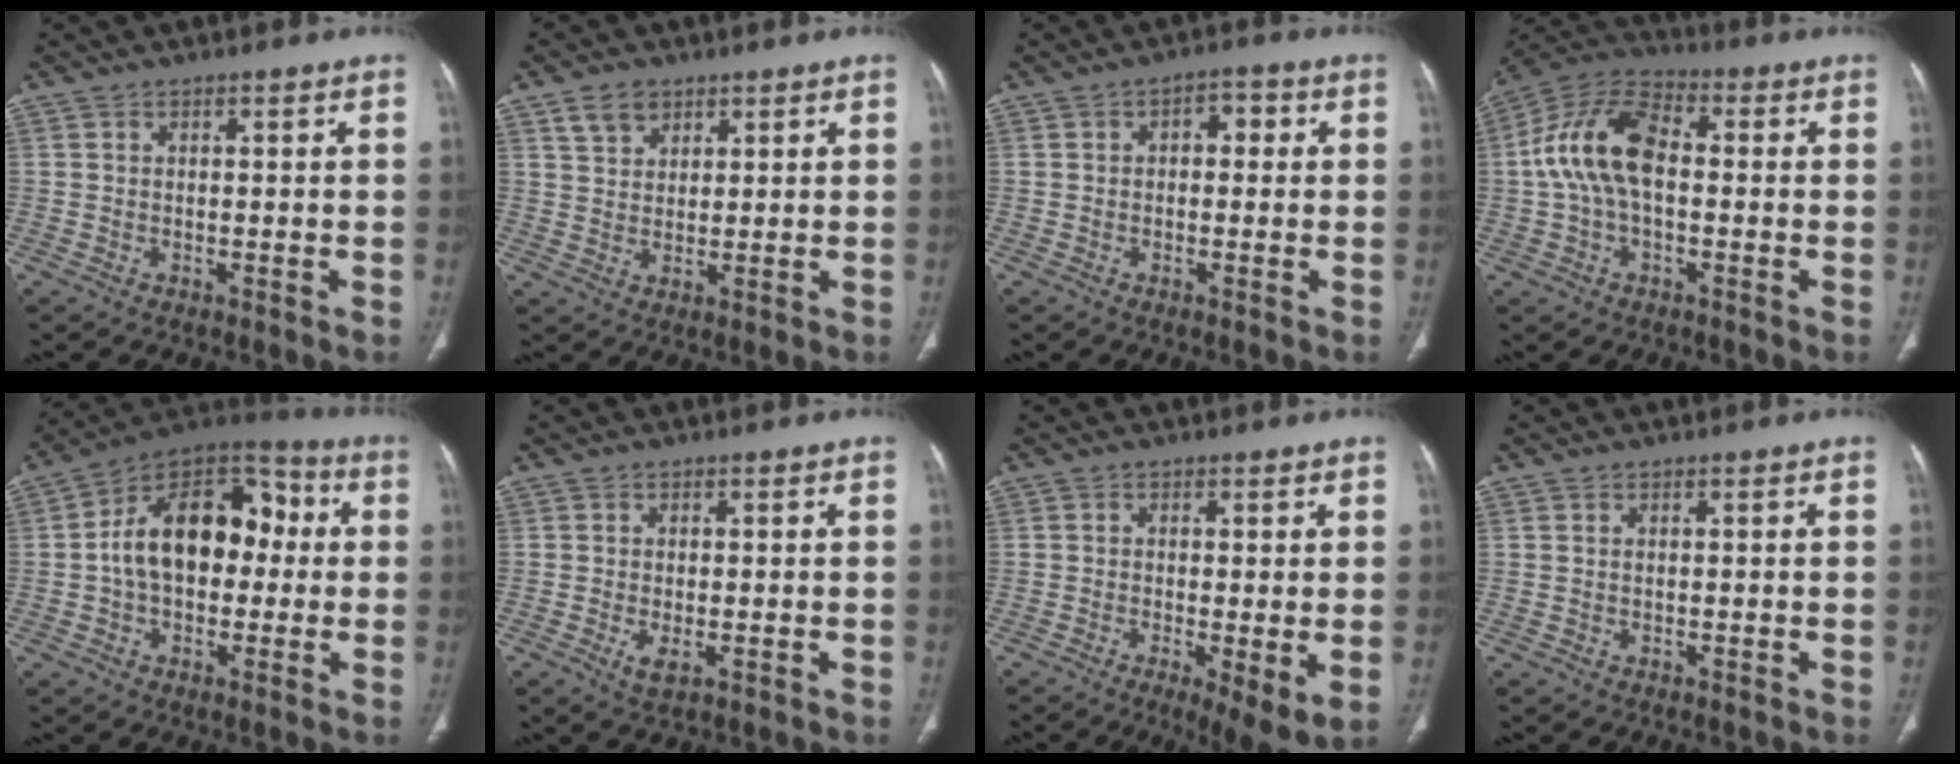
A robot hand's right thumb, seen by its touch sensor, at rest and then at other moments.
{"total": 4.8, "force": [3.0, 3.2, 1.9], "torque": [-0.020, -0.015, 0.060]}
{"total": 3.6, "force": [0.5, 2.3, 2.7], "torque": [-0.021, 0.012, 0.001]}
{"total": 13.7, "force": [0.3, 7.8, 11.3], "torque": [-0.223, 0.036, -0.005]}
{"total": 18.0, "force": [0.8, 11.7, 13.6], "torque": [-0.185, 0.045, 0.003]}
{"total": 2.9, "force": [-0.8, 1.3, 2.4], "torque": [-0.048, -0.007, -0.011]}
{"total": 6.9, "force": [-1.7, 1.8, 6.5], "torque": [-0.107, -0.023, -0.027]}
{"total": 0.0}